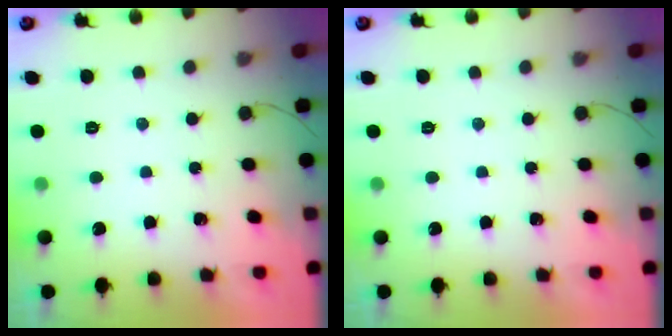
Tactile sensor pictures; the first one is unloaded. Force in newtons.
{"total": 0.0}